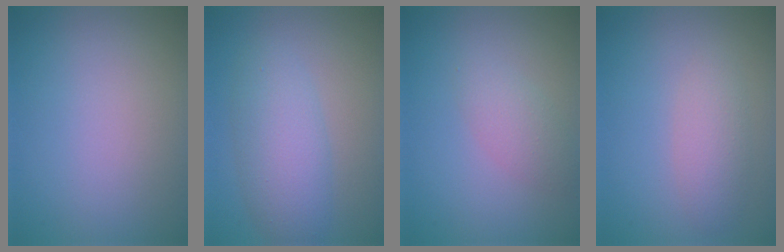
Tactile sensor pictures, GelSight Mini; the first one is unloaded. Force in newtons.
{"total": 4.4, "press": 4.4, "slide": 0.0}
{"total": 2.0, "press": 2.0, "slide": 0.1}
{"total": 2.3, "press": 2.3, "slide": 0.1}